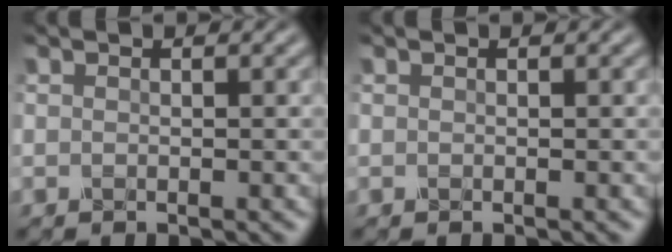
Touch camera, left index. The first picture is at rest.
{"total": 0.0}